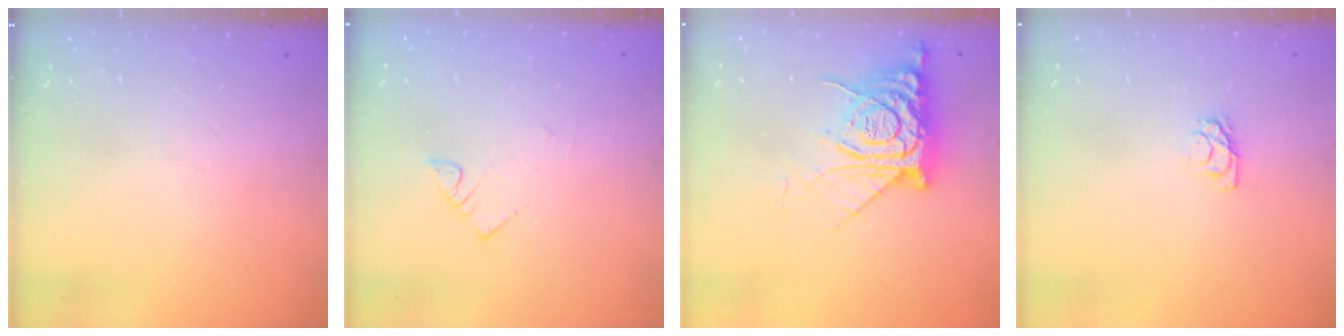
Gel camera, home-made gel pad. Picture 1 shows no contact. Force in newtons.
{"total": 2.9, "press": 2.9, "slide": 0.2}
{"total": 12.2, "press": 12.1, "slide": 1.3}
{"total": 4.9, "press": 4.9, "slide": 0.6}